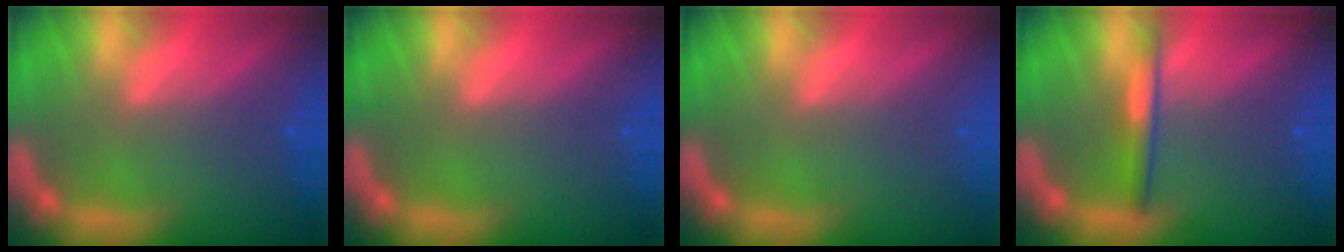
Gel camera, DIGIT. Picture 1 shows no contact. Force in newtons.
{"total": 0.0}
{"total": 0.0}
{"total": 2.5}